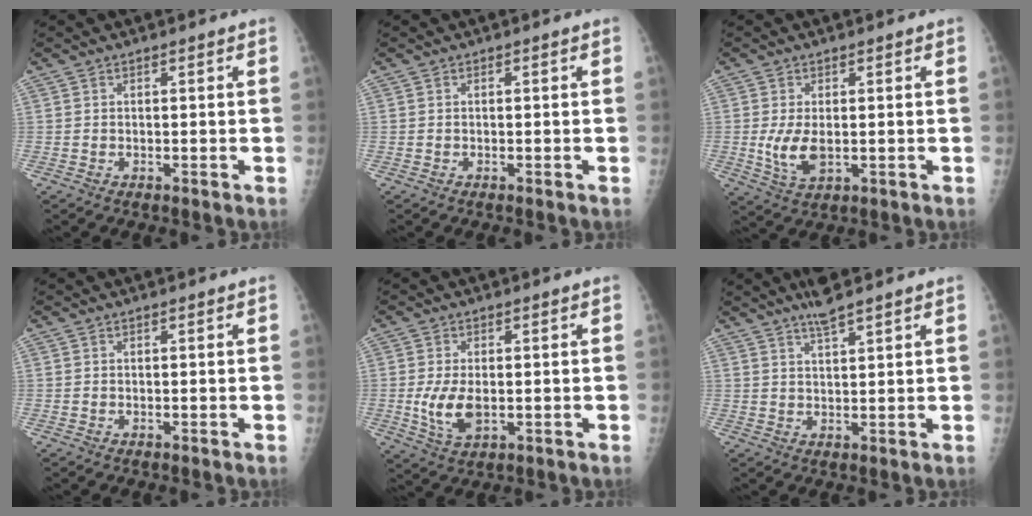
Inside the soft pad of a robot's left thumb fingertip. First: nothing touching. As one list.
[{"total": 0.0}, {"total": 5.6, "force": [-0.1, 2.8, 4.8], "torque": [-0.093, -0.015, 0.007]}, {"total": 0.0}, {"total": 6.3, "force": [-0.6, 3.3, 5.3], "torque": [-0.102, -0.014, -0.003]}, {"total": 4.3, "force": [3.4, 0.3, 2.6], "torque": [-0.043, -0.011, 0.064]}]